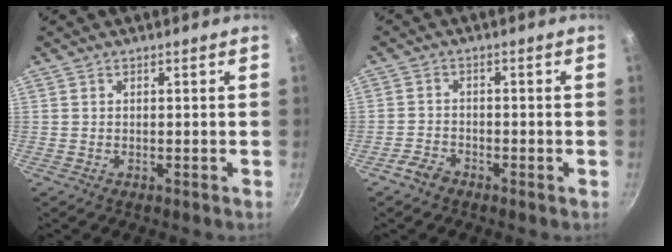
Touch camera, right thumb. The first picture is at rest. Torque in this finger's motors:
{"motor_torque": [0.17, -0.11, 0.41, -0.21, 0.08]}